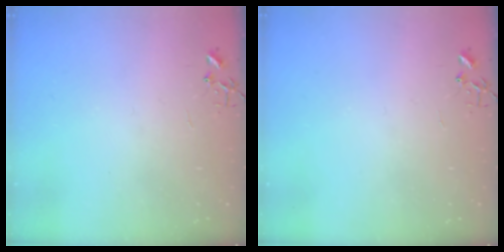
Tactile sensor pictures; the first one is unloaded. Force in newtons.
{"total": 0.0}